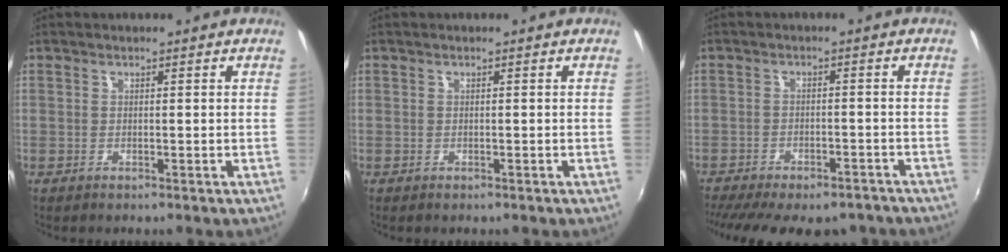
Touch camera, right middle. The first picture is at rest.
{"total": 0.0}
{"total": 17.0, "force": [-14.0, 5.9, 7.6], "torque": [-0.160, -0.025, -0.184]}